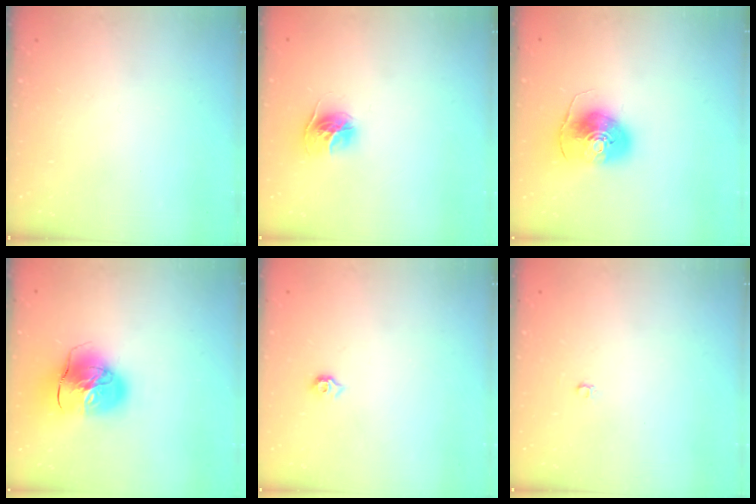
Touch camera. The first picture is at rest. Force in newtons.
{"total": 11.1, "press": 11.1, "slide": 0.9}
{"total": 10.2, "press": 10.1, "slide": 1.1}
{"total": 14.1, "press": 14.0, "slide": 2.0}
{"total": 5.3, "press": 5.2, "slide": 0.8}
{"total": 2.2, "press": 2.2, "slide": 0.2}